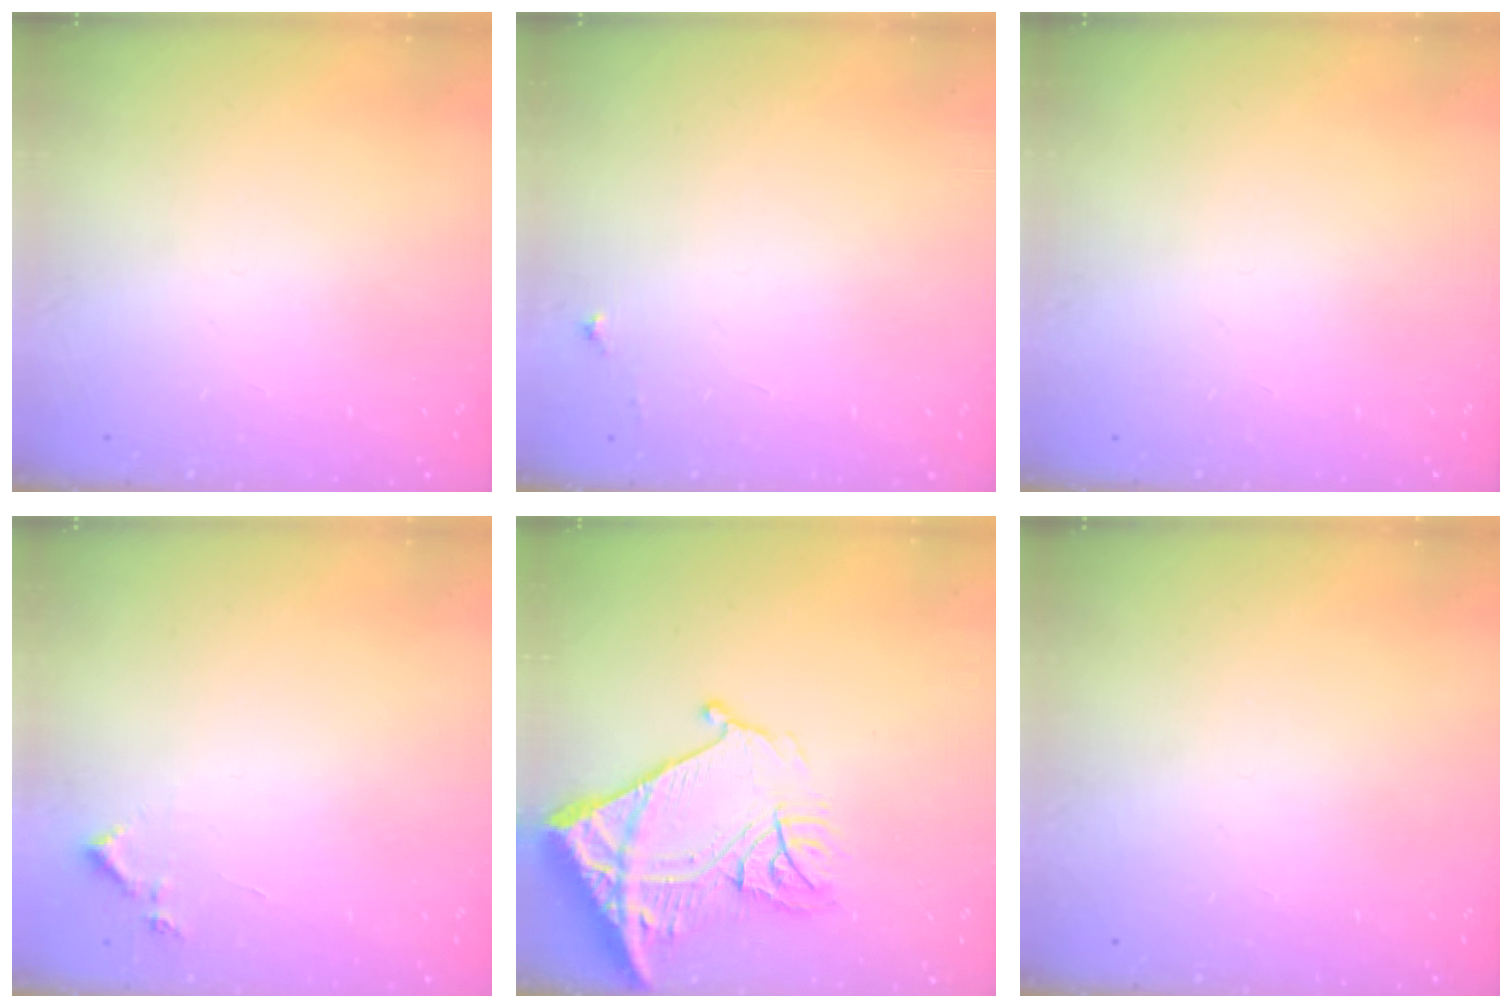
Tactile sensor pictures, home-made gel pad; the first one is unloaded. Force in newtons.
{"total": 3.9, "press": 3.9, "slide": 0.4}
{"total": 0.0}
{"total": 4.9, "press": 4.8, "slide": 0.5}
{"total": 19.3, "press": 19.2, "slide": 2.2}
{"total": 0.0}